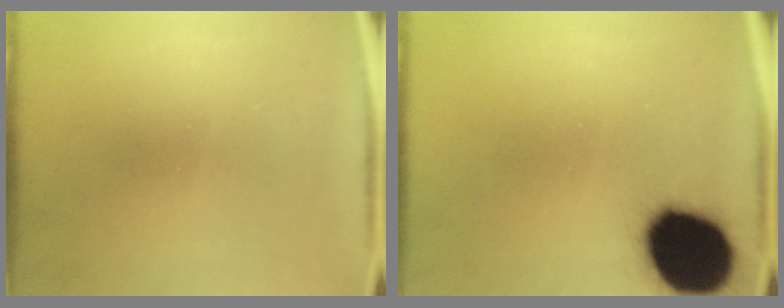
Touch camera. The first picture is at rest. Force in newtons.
{"total": 19.9}